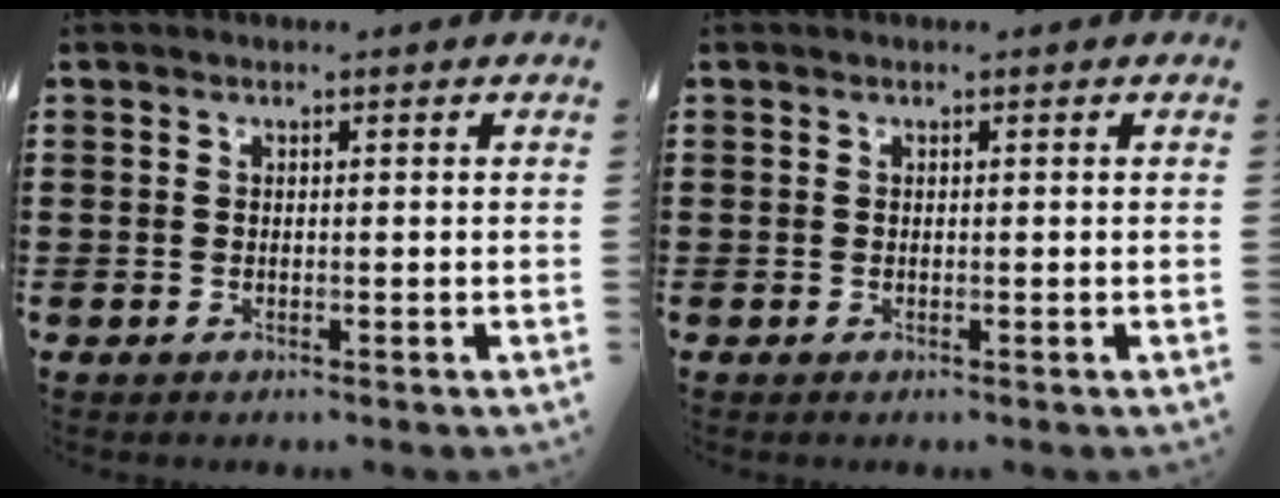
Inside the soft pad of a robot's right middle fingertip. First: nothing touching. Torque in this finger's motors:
{"motor_torque": [-0.05, -0.15, -0.03, 0.00]}